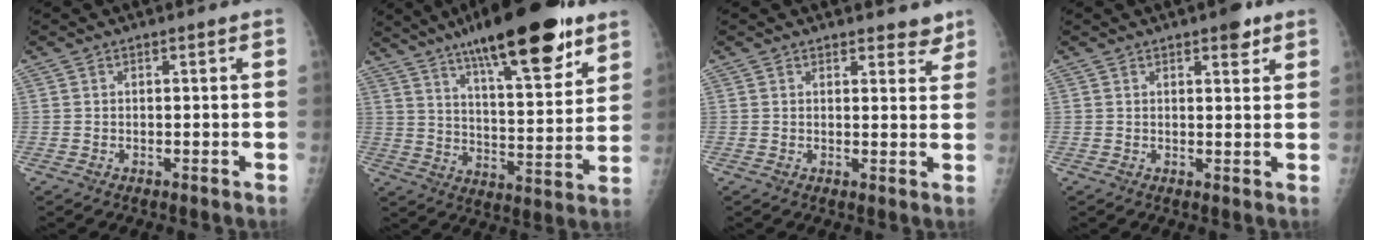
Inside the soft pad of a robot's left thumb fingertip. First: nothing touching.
{"total": 23.1, "force": [14.8, 6.1, 16.6], "torque": [-0.235, -0.058, 0.233]}
{"total": 3.9, "force": [3.3, 1.7, 1.4], "torque": [0.011, -0.019, 0.040]}
{"total": 3.8, "force": [2.4, 1.5, 2.5], "torque": [-0.020, -0.011, 0.030]}